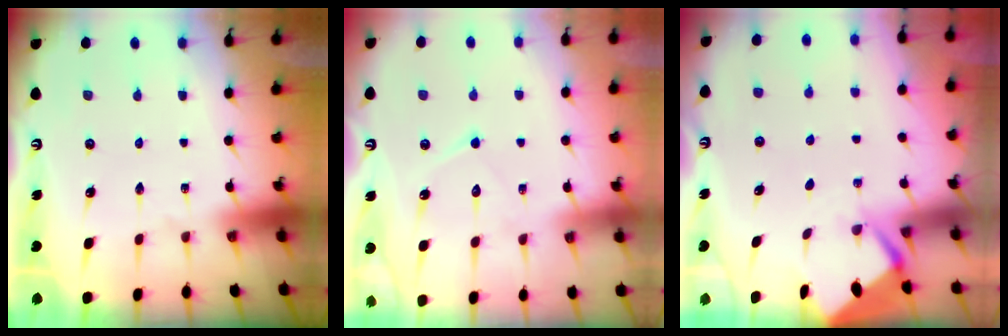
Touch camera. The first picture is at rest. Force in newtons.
{"total": 6.6, "press": 6.6, "slide": 0.5}
{"total": 2.6, "press": 2.6, "slide": 0.3}